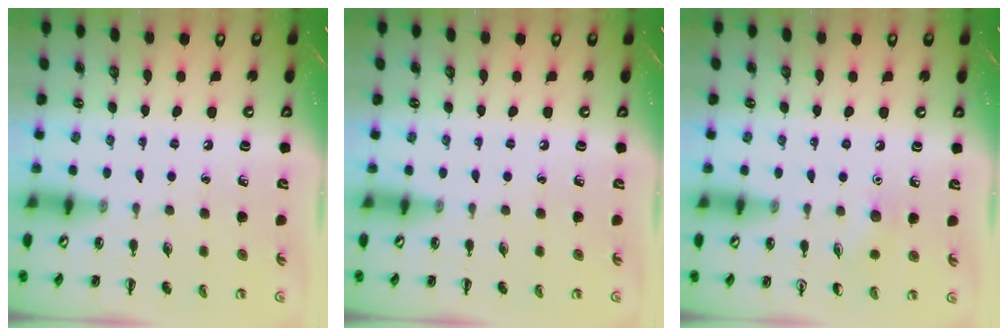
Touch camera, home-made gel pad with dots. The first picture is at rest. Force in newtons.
{"total": 0.0}
{"total": 4.7, "press": 4.5, "slide": 1.4}